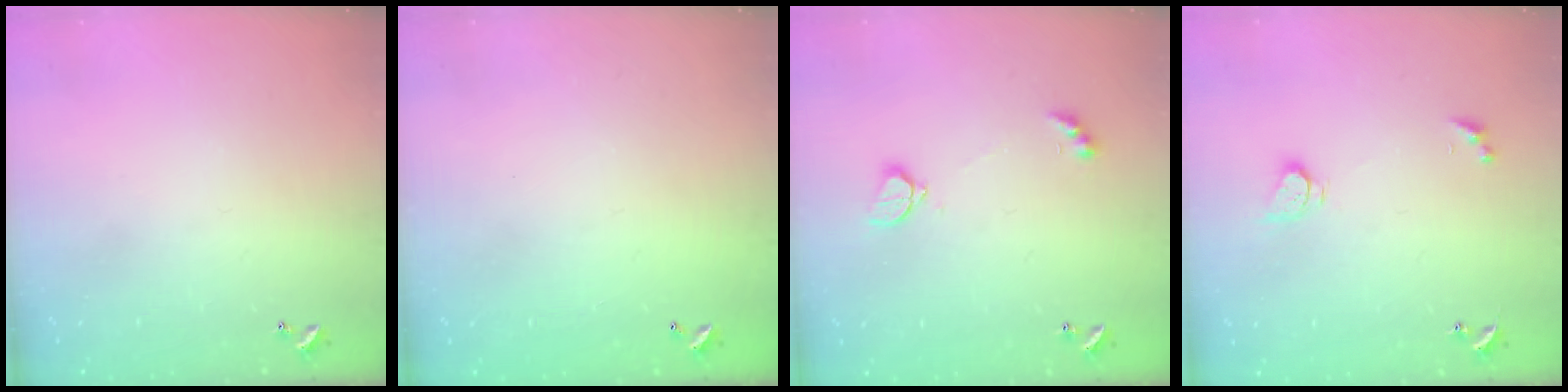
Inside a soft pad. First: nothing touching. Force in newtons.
{"total": 2.8, "press": 2.8, "slide": 0.1}
{"total": 2.4, "press": 2.3, "slide": 0.8}
{"total": 2.7, "press": 2.7, "slide": 0.3}